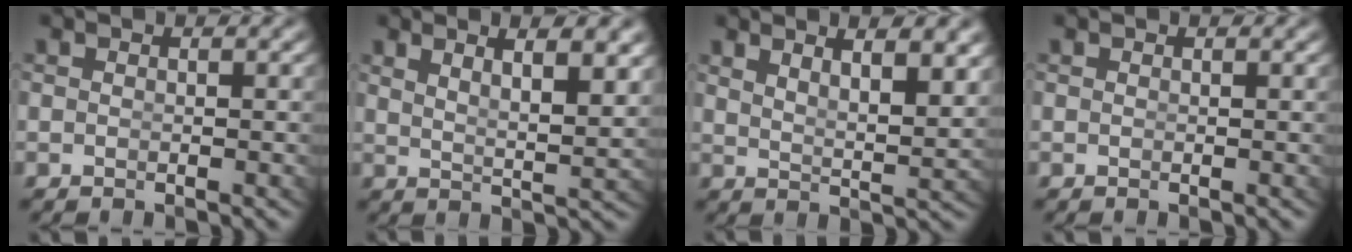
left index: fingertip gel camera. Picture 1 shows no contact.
{"total": 5.2, "force": [3.0, 1.1, 4.1], "torque": [-0.057, -0.003, 0.054]}
{"total": 5.1, "force": [3.3, 1.2, 3.8], "torque": [-0.052, -0.007, 0.059]}
{"total": 0.0}